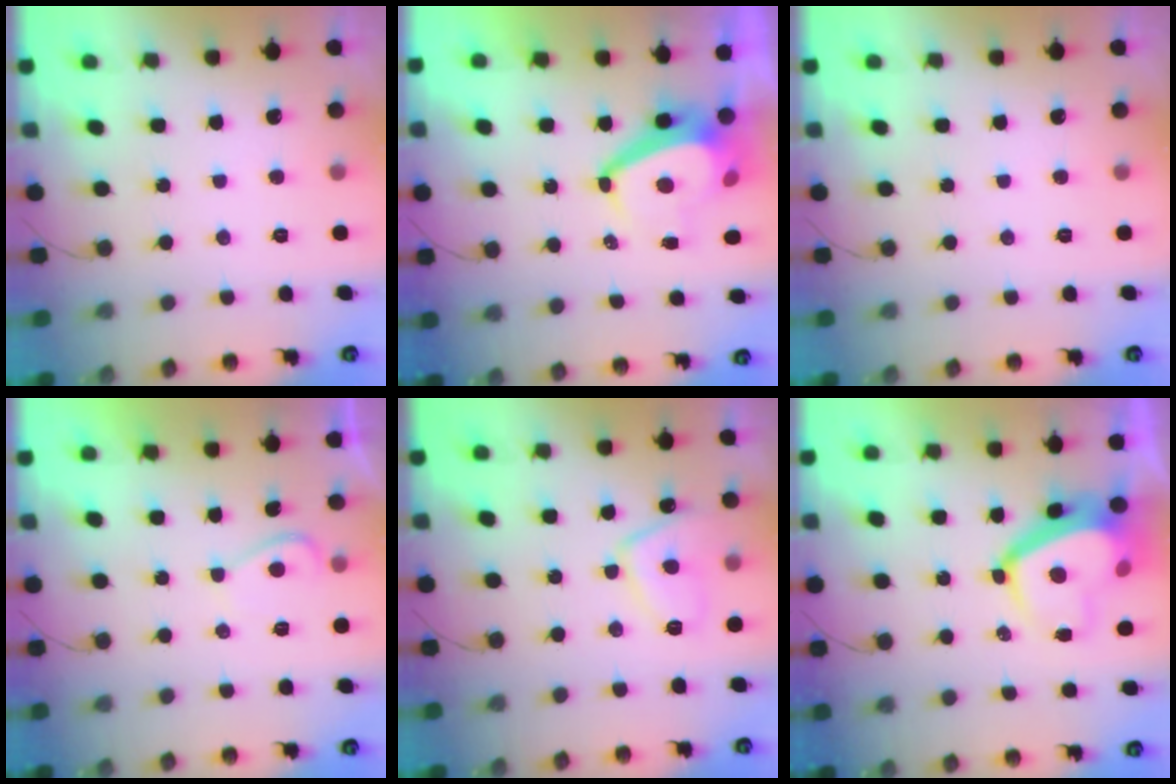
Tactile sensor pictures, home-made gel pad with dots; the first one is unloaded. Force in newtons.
{"total": 6.2, "press": 6.2, "slide": 0.5}
{"total": 0.0}
{"total": 2.6, "press": 2.4, "slide": 0.8}
{"total": 8.9, "press": 8.8, "slide": 1.2}
{"total": 8.4, "press": 8.3, "slide": 0.7}